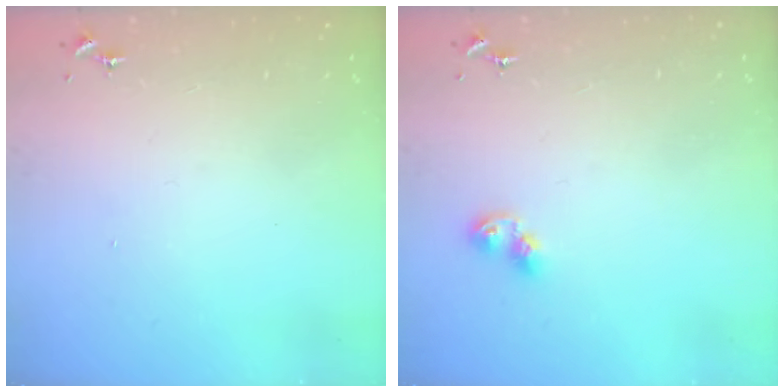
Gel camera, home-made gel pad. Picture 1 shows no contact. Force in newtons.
{"total": 6.3, "press": 6.3, "slide": 0.5}